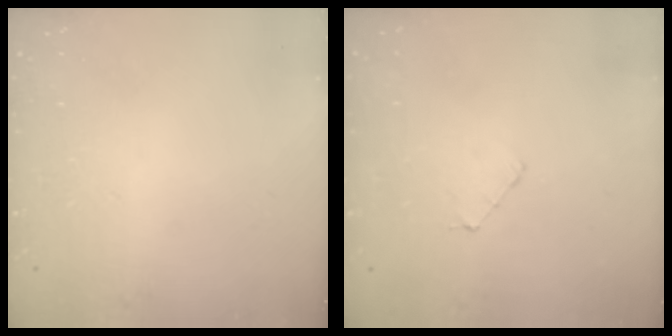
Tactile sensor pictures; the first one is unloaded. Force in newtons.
{"total": 2.9, "press": 2.9, "slide": 0.3}